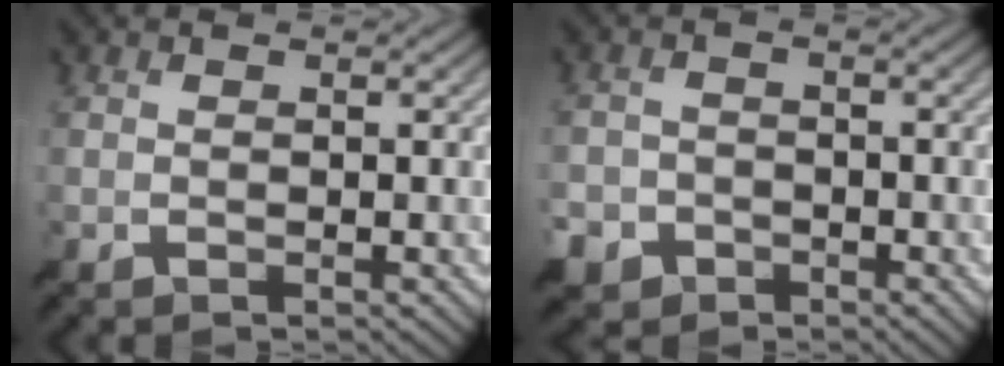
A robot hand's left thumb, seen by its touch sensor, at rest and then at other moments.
{"total": 3.9, "force": [-2.6, 2.8, 1.0], "torque": [-0.028, -0.004, -0.049]}